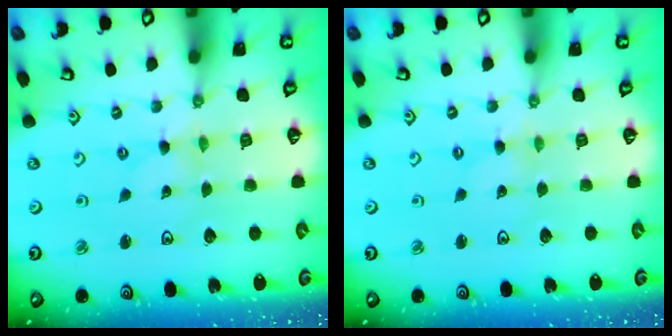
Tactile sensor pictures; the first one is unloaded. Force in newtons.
{"total": 0.0}